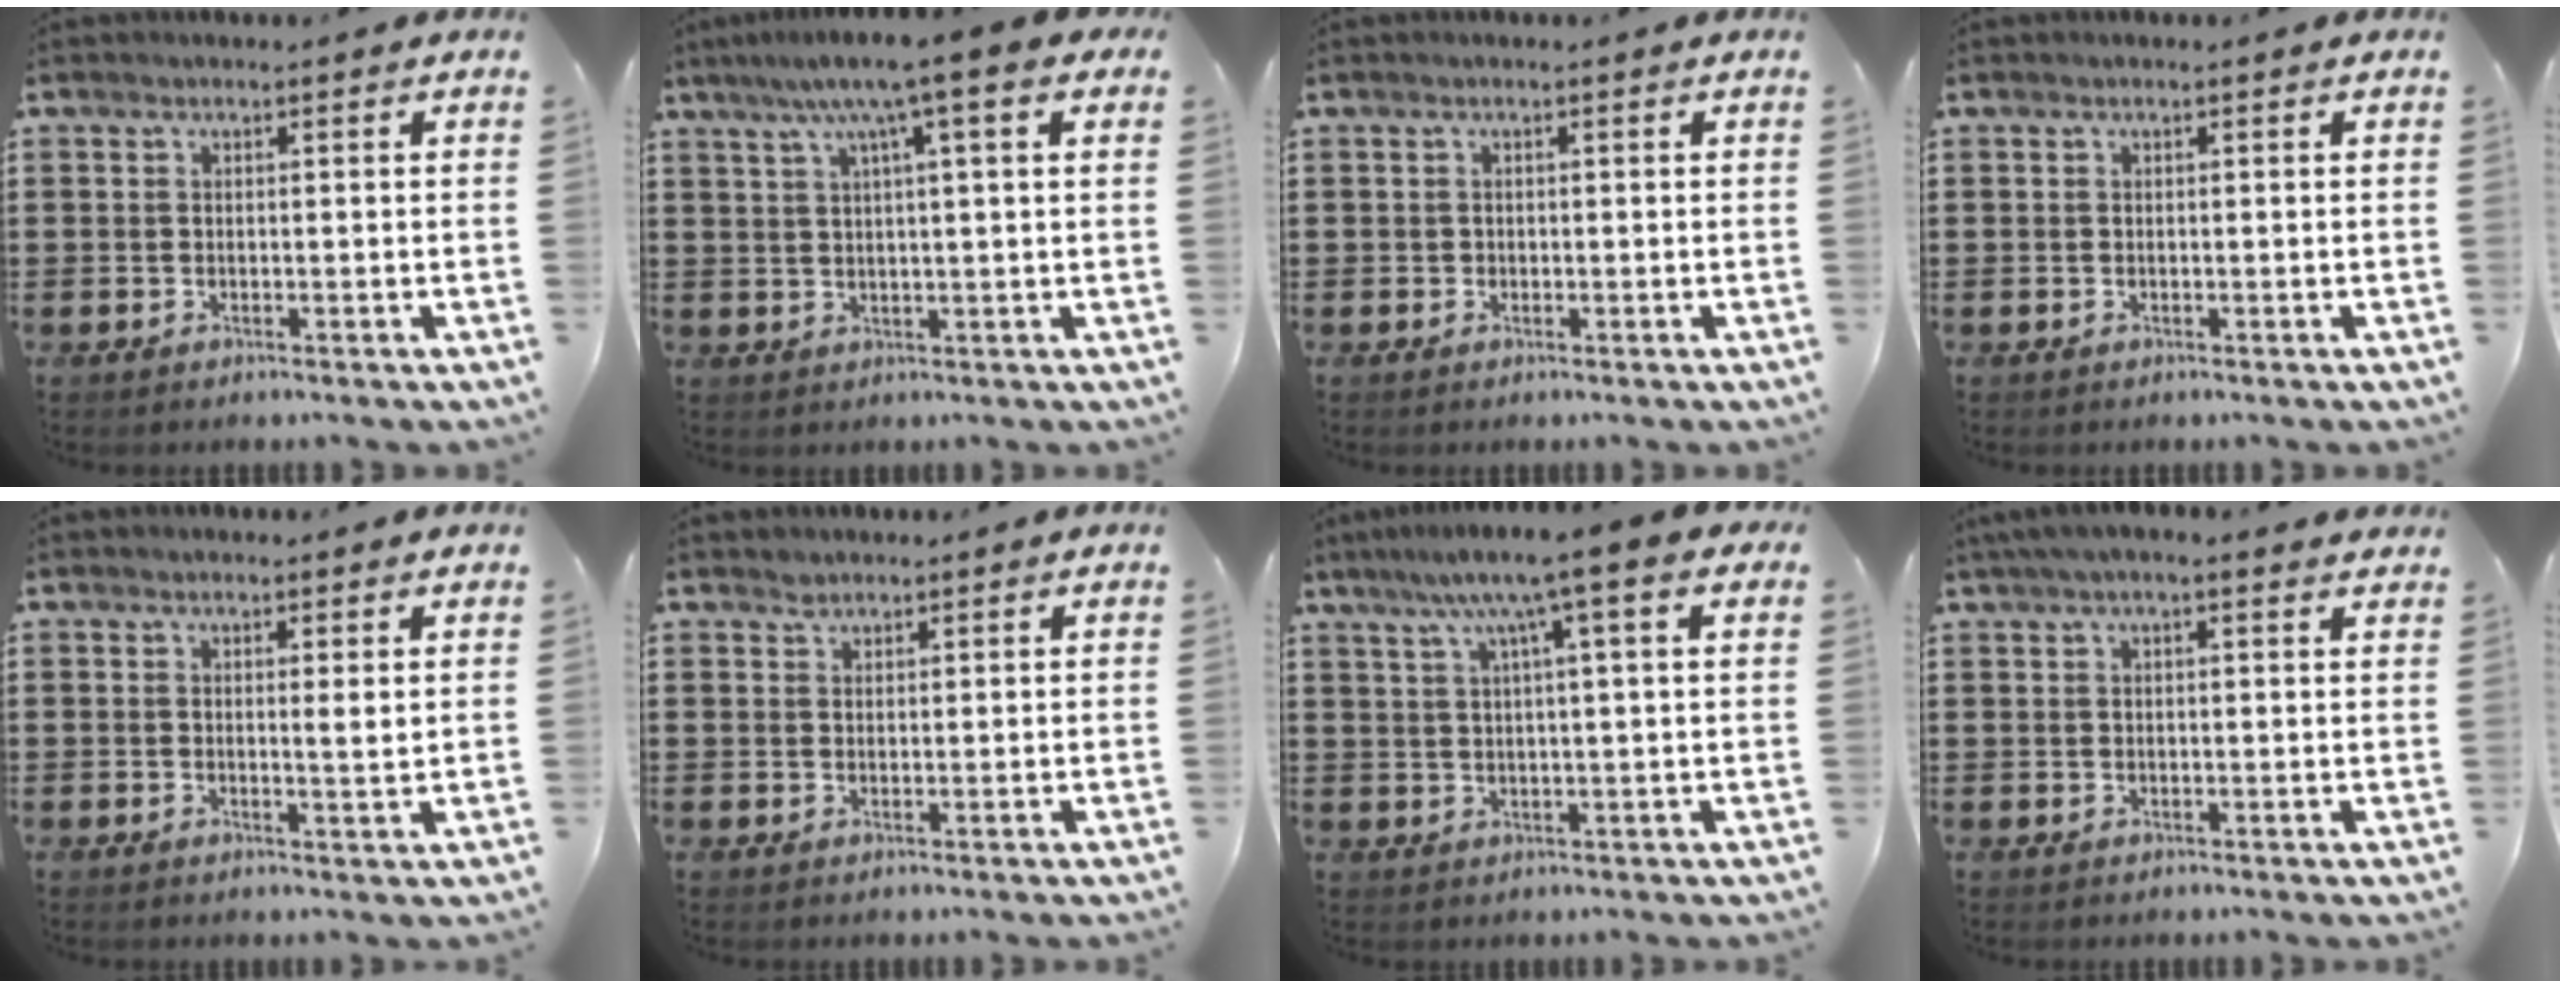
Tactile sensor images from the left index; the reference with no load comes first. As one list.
[{"total": 7.5, "force": [3.8, 0.5, 6.4], "torque": [-0.135, 0.002, 0.061]}, {"total": 0.5, "force": [0.2, 0.5, 0.1], "torque": [-0.004, 0.003, 0.003]}, {"total": 0.0}, {"total": 2.0, "force": [1.0, 0.1, 1.7], "torque": [-0.029, -0.003, 0.016]}, {"total": 1.2, "force": [1.1, 0.5, 0.1], "torque": [-0.004, 0.001, 0.022]}, {"total": 8.2, "force": [4.1, 0.4, 7.1], "torque": [-0.149, 0.000, 0.066]}, {"total": 2.9, "force": [2.1, 0.4, 1.9], "torque": [-0.043, 0.005, 0.038]}]